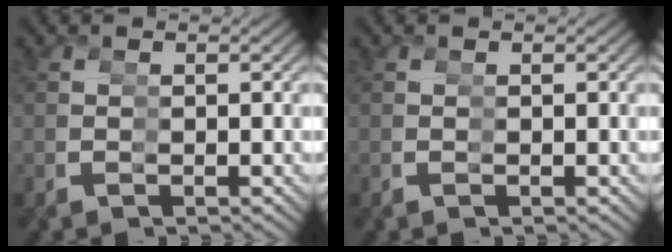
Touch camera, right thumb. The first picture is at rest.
{"total": 0.0}